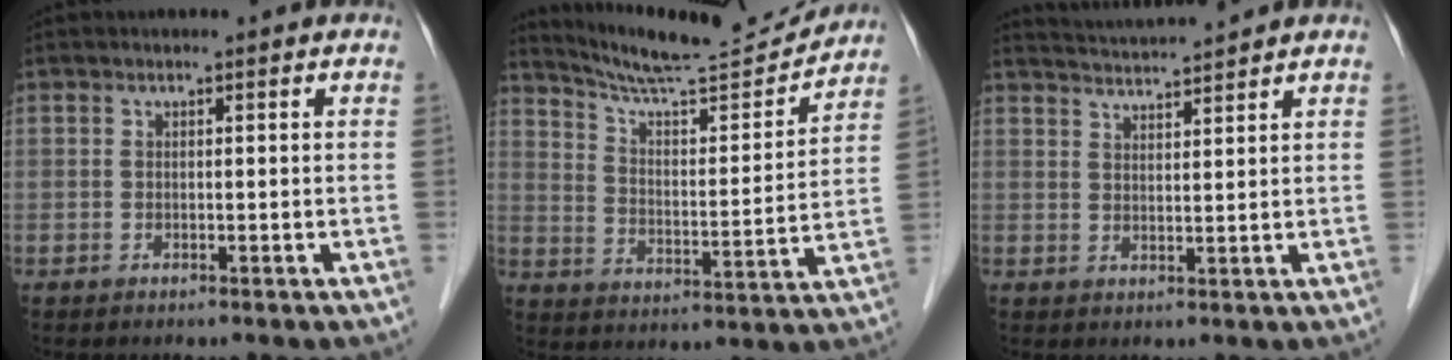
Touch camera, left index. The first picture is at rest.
{"total": 14.2, "force": [13.7, 0.1, 3.8], "torque": [-0.069, -0.024, 0.208]}
{"total": 3.8, "force": [3.5, -1.4, 0.4], "torque": [-0.014, 0.009, 0.059]}